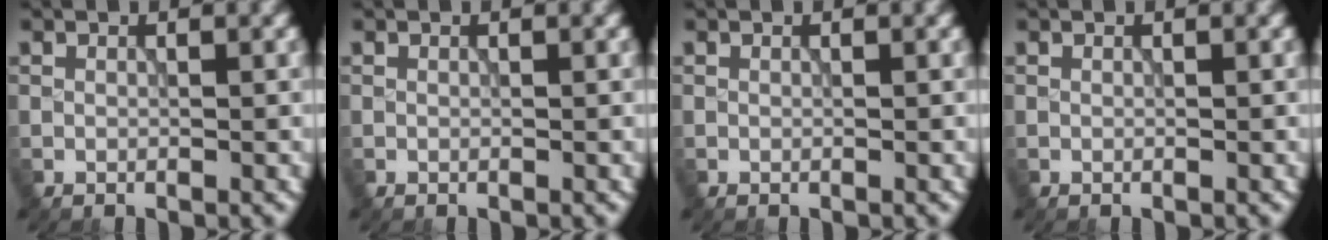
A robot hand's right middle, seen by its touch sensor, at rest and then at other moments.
{"total": 0.0}
{"total": 0.0}
{"total": 0.0}